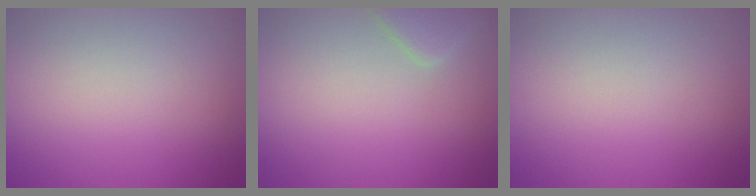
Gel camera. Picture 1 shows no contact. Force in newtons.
{"total": 2.0, "press": 2.0, "slide": 0.2}
{"total": 0.0}